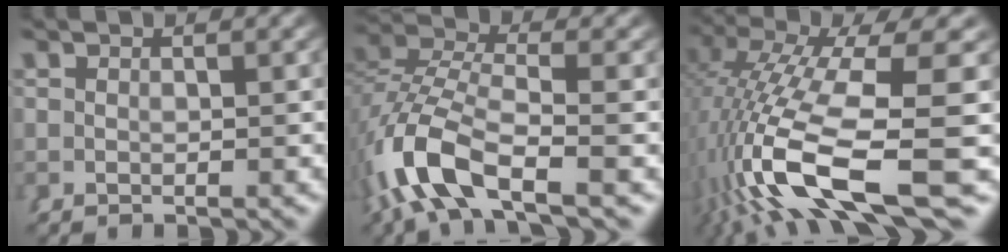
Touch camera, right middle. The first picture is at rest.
{"total": 6.2, "force": [-2.4, 3.1, 4.8], "torque": [-0.126, -0.018, -0.031]}
{"total": 12.8, "force": [-3.1, 5.5, 11.1], "torque": [-0.217, -0.033, -0.024]}